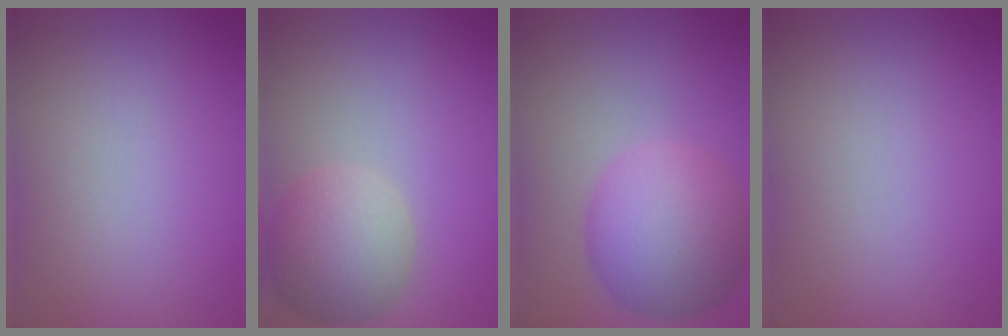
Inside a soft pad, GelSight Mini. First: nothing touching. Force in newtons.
{"total": 5.4, "press": 5.4, "slide": 0.5}
{"total": 7.9, "press": 7.9, "slide": 0.1}
{"total": 0.0}